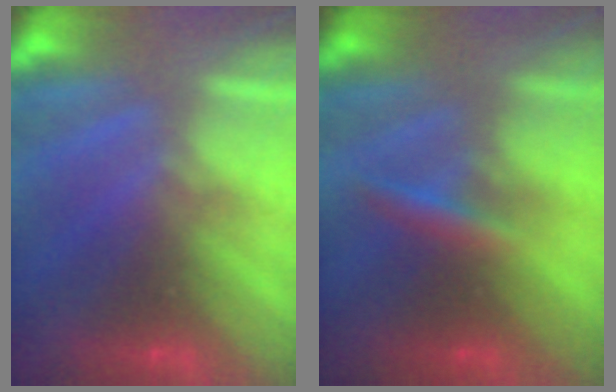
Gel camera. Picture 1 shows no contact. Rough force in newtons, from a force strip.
{"total": 2.7}